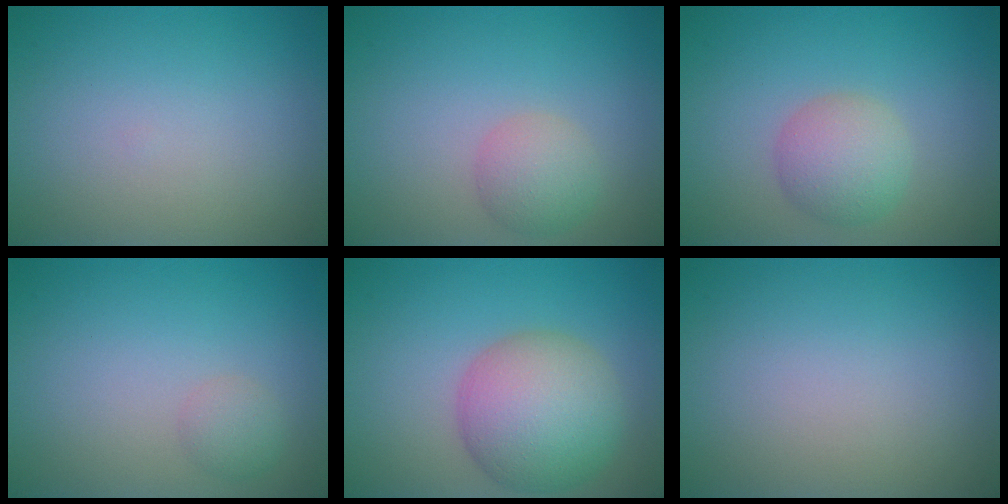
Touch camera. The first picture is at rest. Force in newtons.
{"total": 2.6, "press": 2.6, "slide": 0.1}
{"total": 3.5, "press": 3.5, "slide": 0.2}
{"total": 1.4, "press": 1.4, "slide": 0.0}
{"total": 7.6, "press": 7.6, "slide": 0.4}
{"total": 0.0}